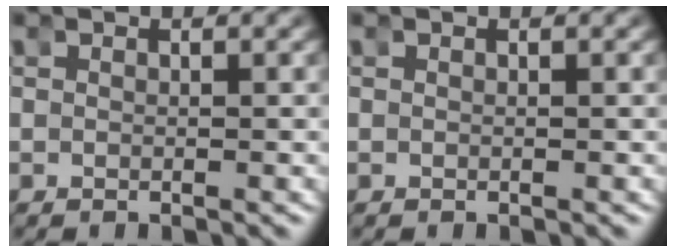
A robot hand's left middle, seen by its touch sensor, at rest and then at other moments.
{"total": 0.0}